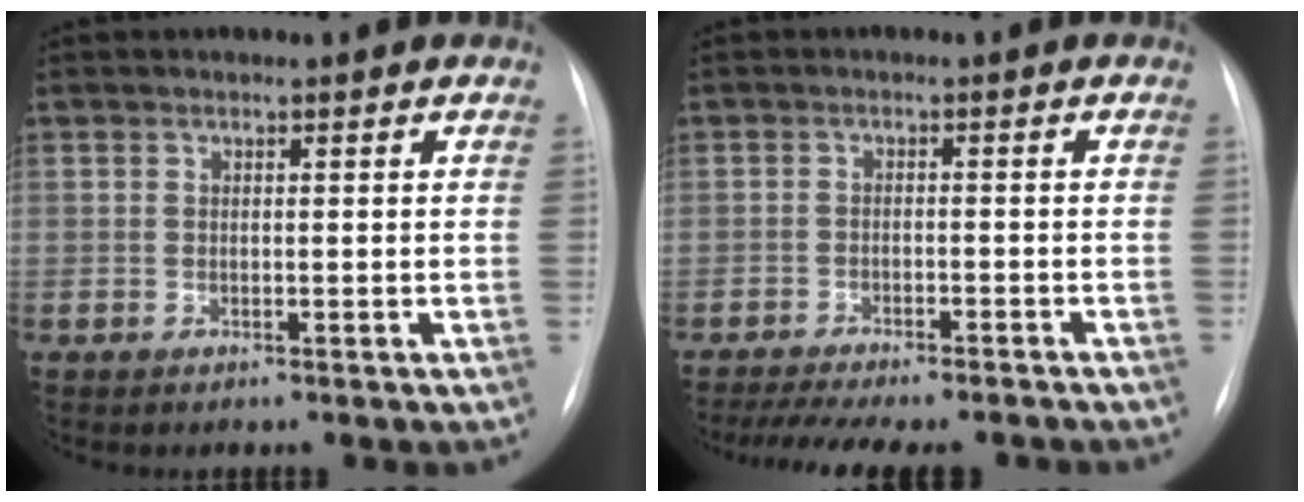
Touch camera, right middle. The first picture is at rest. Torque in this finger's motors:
{"motor_torque": [0.42, -0.41, 0.14, 0.05]}